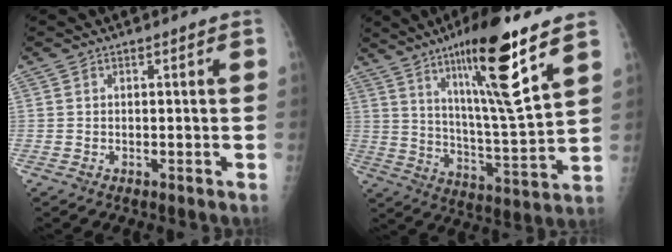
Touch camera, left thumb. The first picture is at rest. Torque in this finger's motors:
{"motor_torque": [1.78, 1.89, 1.96, -0.81, 0.51]}